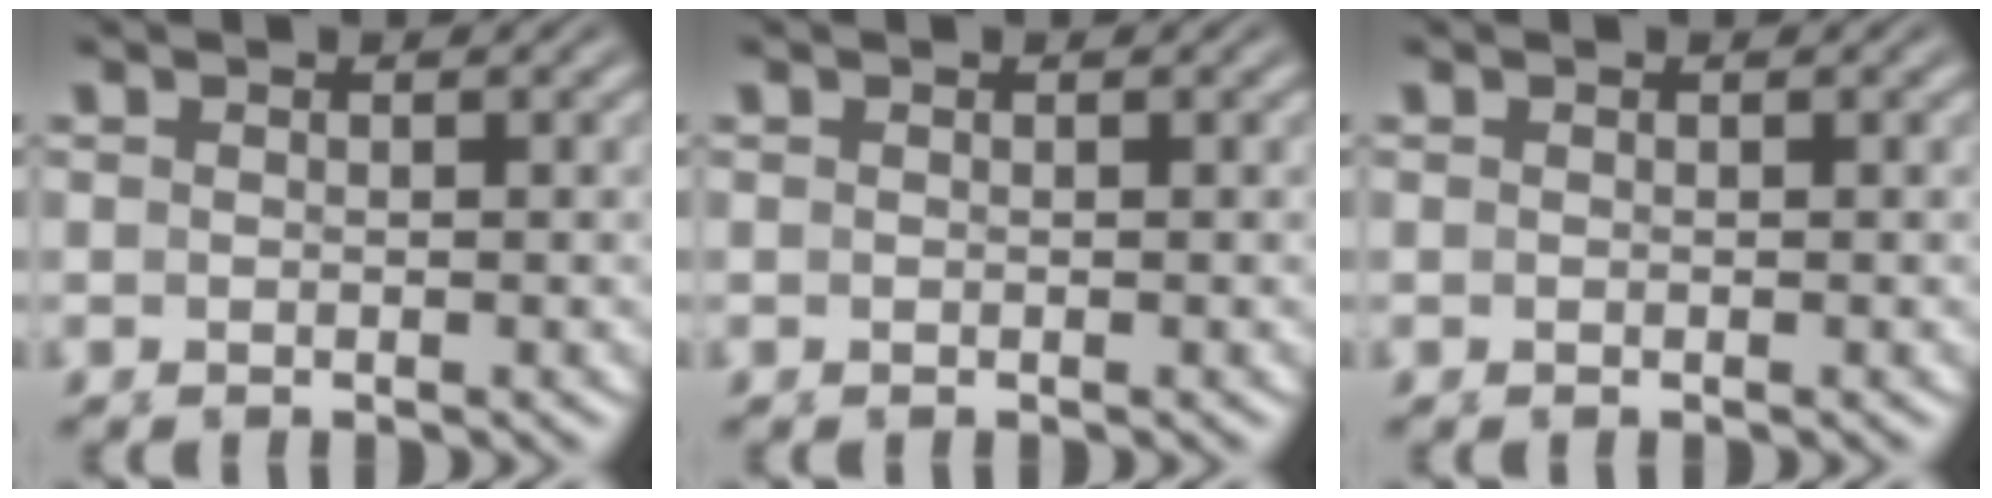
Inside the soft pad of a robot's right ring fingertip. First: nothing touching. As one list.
[{"total": 0.0}, {"total": 0.0}]